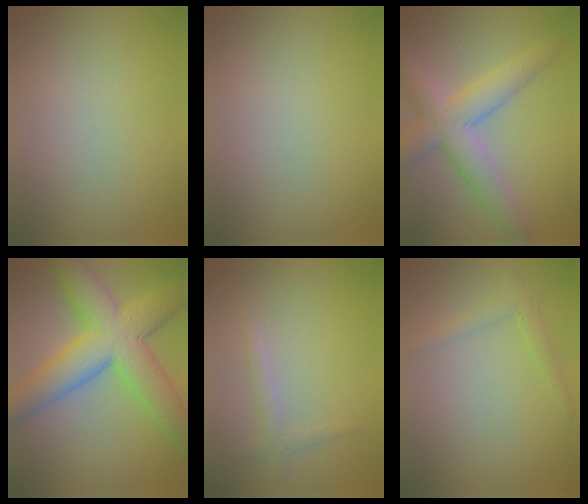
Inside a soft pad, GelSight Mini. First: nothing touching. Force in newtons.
{"total": 0.0}
{"total": 6.3, "press": 6.3, "slide": 0.3}
{"total": 10.3, "press": 10.3, "slide": 0.4}
{"total": 1.4, "press": 1.4, "slide": 0.1}
{"total": 1.6, "press": 1.6, "slide": 0.1}